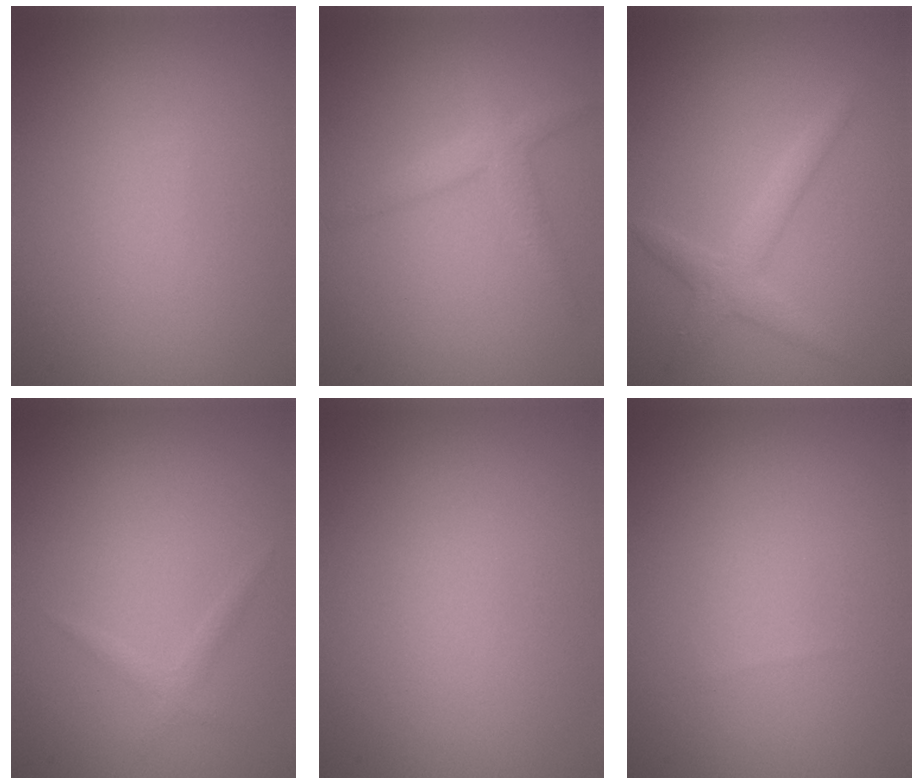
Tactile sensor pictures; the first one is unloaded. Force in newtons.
{"total": 2.2, "press": 2.2, "slide": 0.1}
{"total": 2.4, "press": 2.4, "slide": 0.0}
{"total": 1.0, "press": 1.0, "slide": 0.0}
{"total": 0.0}
{"total": 0.0}